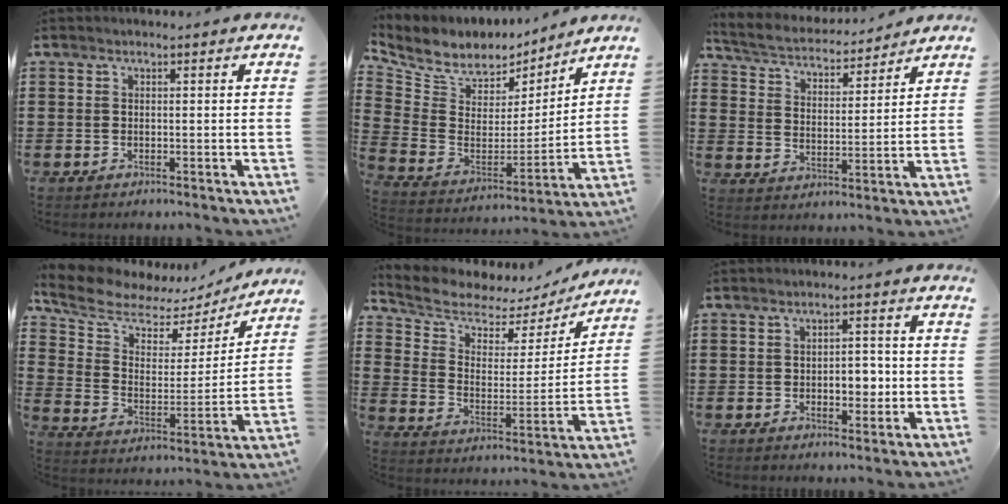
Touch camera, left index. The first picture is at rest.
{"total": 7.2, "force": [5.9, 3.8, 1.5], "torque": [-0.070, -0.040, 0.107]}
{"total": 4.3, "force": [4.3, 0.4, 0.8], "torque": [-0.039, -0.028, 0.069]}
{"total": 8.3, "force": [6.8, 3.6, 3.0], "torque": [-0.098, -0.035, 0.118]}
{"total": 6.2, "force": [5.3, 2.6, 1.7], "torque": [-0.070, -0.034, 0.088]}
{"total": 4.5, "force": [-0.8, 2.5, 3.6], "torque": [-0.053, 0.001, -0.022]}